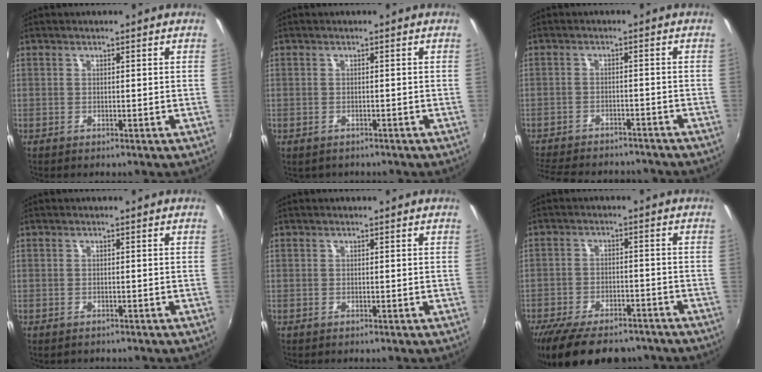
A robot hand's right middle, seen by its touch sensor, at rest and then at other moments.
{"total": 1.6, "force": [-1.2, 1.0, 0.5], "torque": [-0.014, -0.008, -0.016]}
{"total": 16.2, "force": [-13.9, 5.5, 6.2], "torque": [-0.146, -0.012, -0.198]}
{"total": 1.0, "force": [-0.8, 0.5, 0.2], "torque": [-0.009, -0.004, -0.012]}
{"total": 0.0}
{"total": 16.6, "force": [-12.8, 7.1, 8.0], "torque": [-0.175, -0.024, -0.191]}